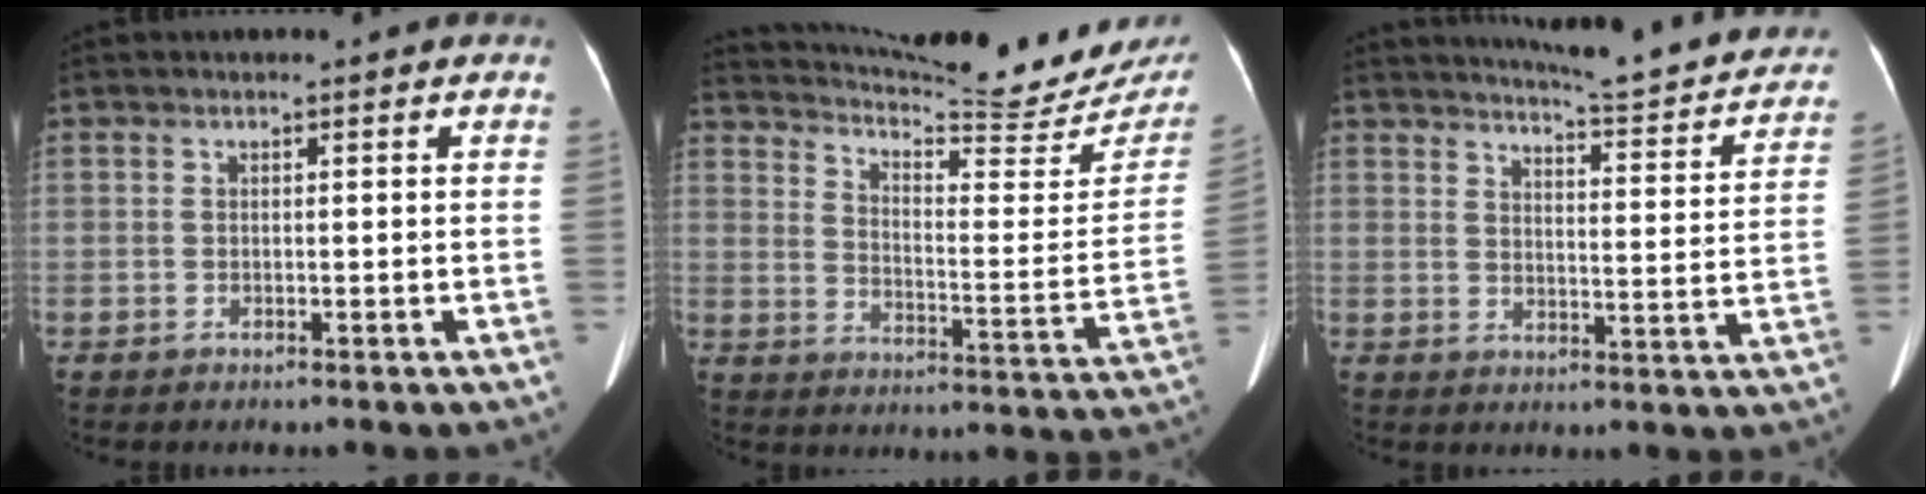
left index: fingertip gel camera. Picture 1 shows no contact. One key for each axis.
{"total": 24.8, "fx": 23.3, "fy": 2.5, "fz": 8.1, "tx": -0.135, "ty": -0.089, "tz": 0.300}
{"total": 18.3, "fx": 17.1, "fy": 1.7, "fz": 6.5, "tx": -0.086, "ty": -0.052, "tz": 0.201}